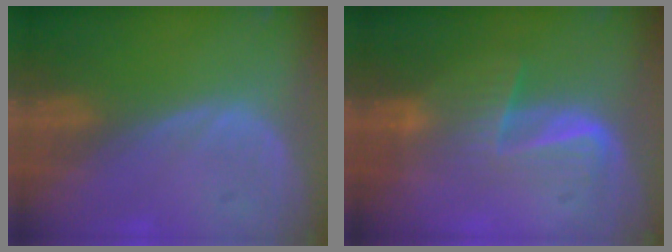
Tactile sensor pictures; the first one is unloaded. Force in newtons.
{"total": 7.0, "press": 5.7, "slide": 4.0}